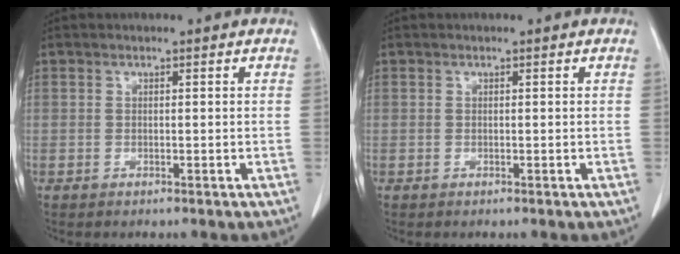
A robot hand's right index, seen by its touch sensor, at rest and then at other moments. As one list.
[{"total": 0.0}]